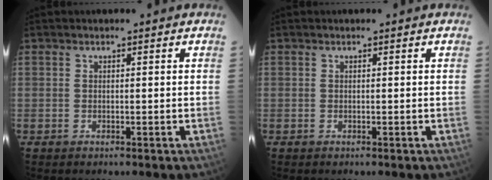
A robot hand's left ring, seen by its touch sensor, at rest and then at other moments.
{"total": 0.0}